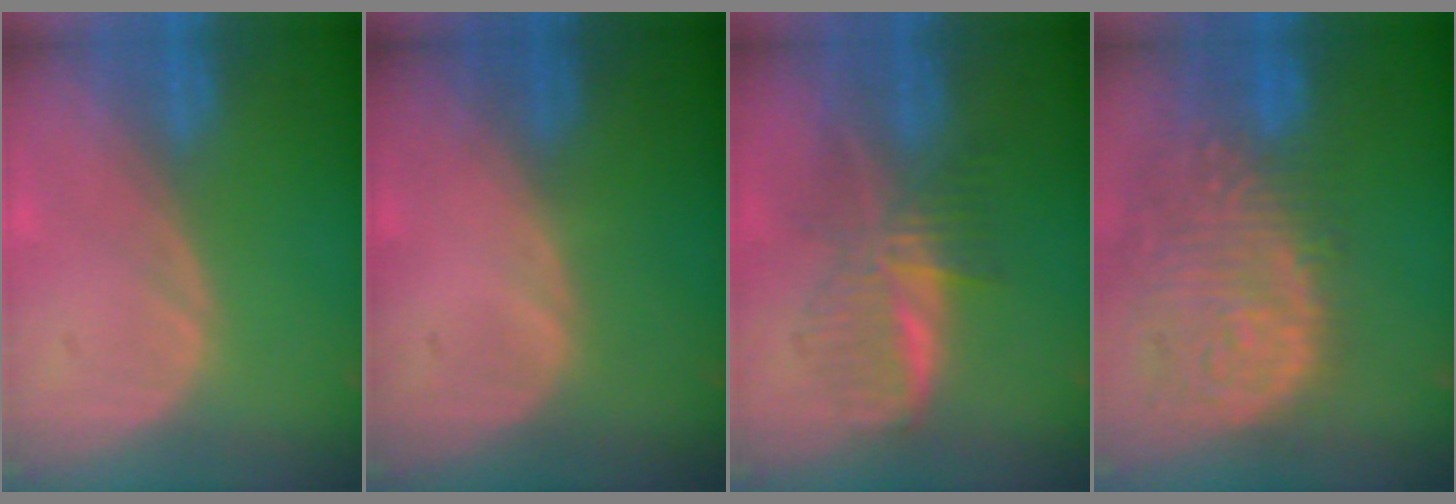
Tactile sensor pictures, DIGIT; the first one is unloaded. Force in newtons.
{"total": 0.0}
{"total": 6.3, "press": 6.3, "slide": 0.1}
{"total": 14.5, "press": 11.9, "slide": 8.2}